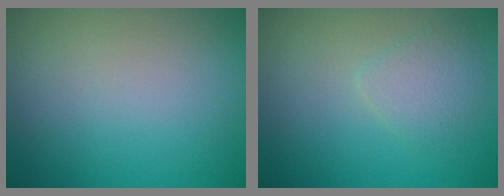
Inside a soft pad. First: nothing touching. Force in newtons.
{"total": 1.9, "press": 1.9, "slide": 0.1}